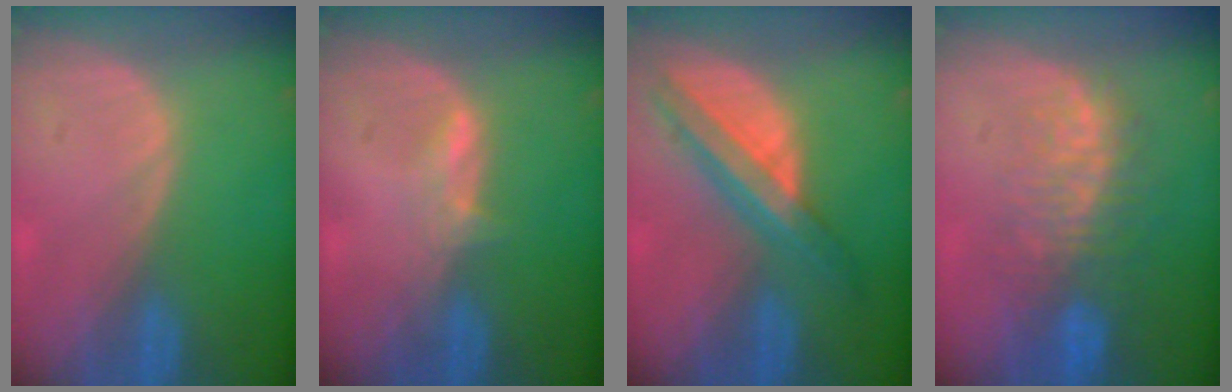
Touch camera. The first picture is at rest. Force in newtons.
{"total": 2.1, "press": 2.0, "slide": 0.4}
{"total": 8.1, "press": 6.9, "slide": 4.4}
{"total": 8.9, "press": 7.9, "slide": 4.2}